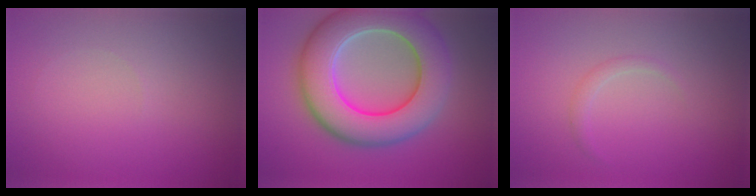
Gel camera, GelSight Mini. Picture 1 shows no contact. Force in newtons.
{"total": 10.8, "press": 10.8, "slide": 0.7}
{"total": 0.9, "press": 0.9, "slide": 0.1}